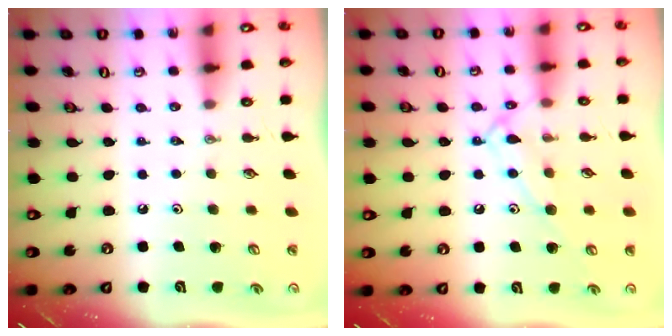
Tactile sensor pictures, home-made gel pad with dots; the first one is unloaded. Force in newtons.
{"total": 11.5, "press": 11.5, "slide": 0.8}